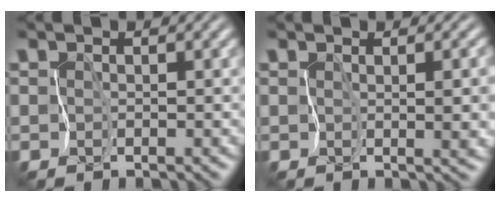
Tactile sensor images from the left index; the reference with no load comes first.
{"total": 3.5, "force": [0.1, 1.2, 3.3], "torque": [-0.050, -0.007, 0.011]}